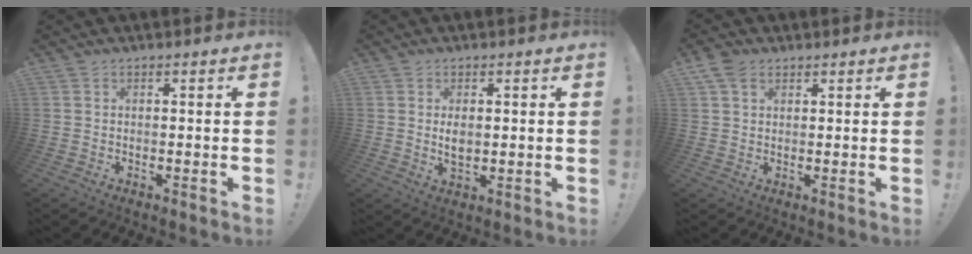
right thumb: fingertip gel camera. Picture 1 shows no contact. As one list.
[{"total": 3.7, "force": [0.5, 2.2, 3.0], "torque": [-0.042, -0.007, 0.003]}, {"total": 4.6, "force": [2.6, 3.2, 2.2], "torque": [-0.034, -0.006, 0.049]}]